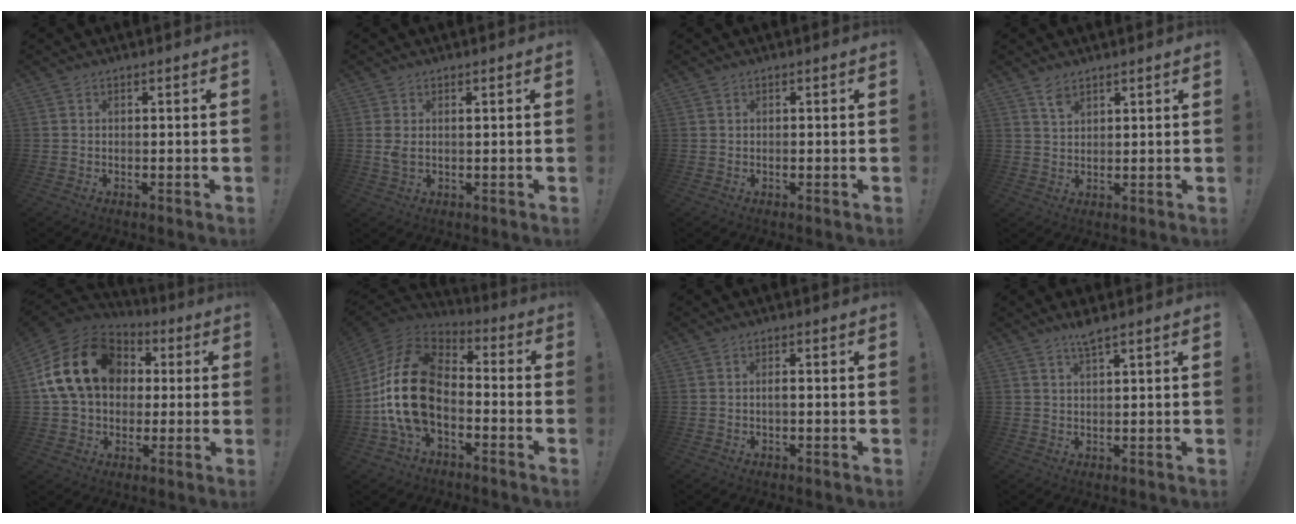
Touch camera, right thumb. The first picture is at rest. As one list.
[{"total": 2.2, "force": [0.7, 1.1, 1.8], "torque": [-0.036, 0.004, 0.011]}, {"total": 0.5, "force": [-0.4, 0.2, 0.2], "torque": [-0.001, 0.000, -0.009]}, {"total": 3.4, "force": [2.6, 1.7, 1.4], "torque": [-0.016, -0.020, 0.047]}, {"total": 21.5, "force": [5.1, 15.8, 13.6], "torque": [-0.248, 0.002, 0.102]}, {"total": 21.7, "force": [-3.0, 13.5, 16.8], "torque": [-0.339, 0.026, -0.044]}, {"total": 1.6, "force": [-0.5, 0.2, 1.5], "torque": [-0.034, 0.004, -0.009]}, {"total": 3.9, "force": [3.1, 0.3, 2.4], "torque": [-0.035, -0.012, 0.050]}]